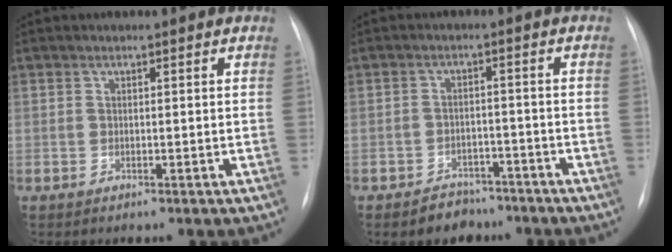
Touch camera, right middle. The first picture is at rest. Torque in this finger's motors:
{"motor_torque": [0.53, -0.65, 0.27, 0.04]}